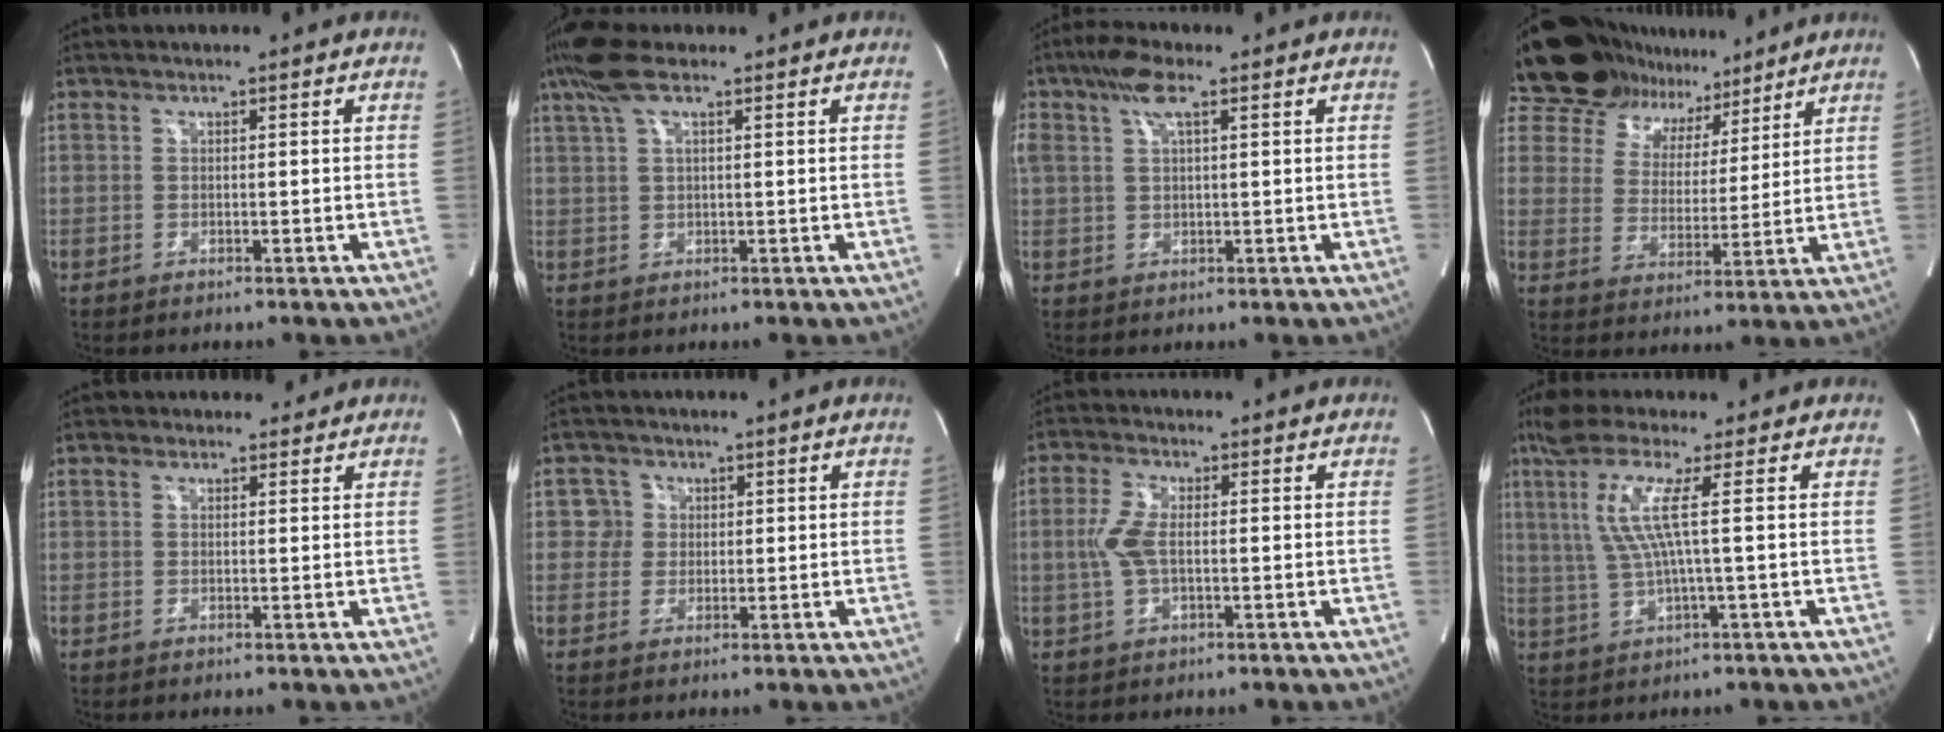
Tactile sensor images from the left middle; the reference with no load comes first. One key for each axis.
{"total": 6.2, "fx": 4.1, "fy": 1.3, "fz": 4.5, "tx": -0.105, "ty": 0.033, "tz": 0.079}
{"total": 6.8, "fx": 3.5, "fy": 2.2, "fz": 5.4, "tx": -0.128, "ty": 0.025, "tz": 0.069}
{"total": 15.3, "fx": 12.7, "fy": 7.4, "fz": 4.2, "tx": -0.073, "ty": 0.025, "tz": 0.200}
{"total": 1.8, "fx": 1.5, "fy": 1.1, "fz": -0.2, "tx": 0.011, "ty": 0.007, "tz": 0.016}
{"total": 2.8, "fx": 0.7, "fy": 2.7, "fz": 0.0, "tx": 0.006, "ty": 0.006, "tz": 0.010}
{"total": 4.7, "fx": -0.1, "fy": 1.6, "fz": 4.4, "tx": -0.112, "ty": 0.005, "tz": -0.003}
{"total": 8.4, "fx": 2.3, "fy": -0.8, "fz": 8.0, "tx": -0.172, "ty": 0.011, "tz": 0.046}